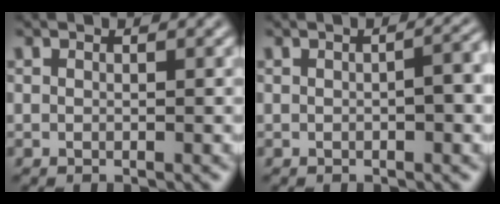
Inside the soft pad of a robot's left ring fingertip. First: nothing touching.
{"total": 3.1, "force": [-0.2, 1.0, 2.9], "torque": [-0.036, 0.006, 0.002]}